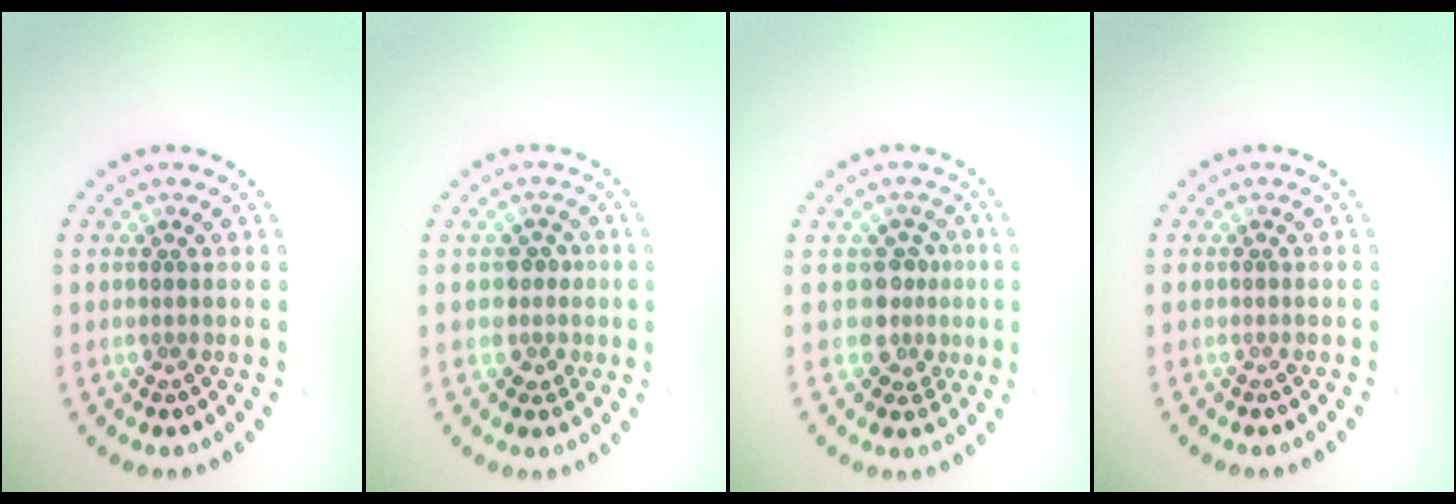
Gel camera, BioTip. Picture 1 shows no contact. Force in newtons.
{"total": 1.9, "press": 1.5, "slide": 1.0}
{"total": 2.5, "press": 1.9, "slide": 1.7}
{"total": 0.0}